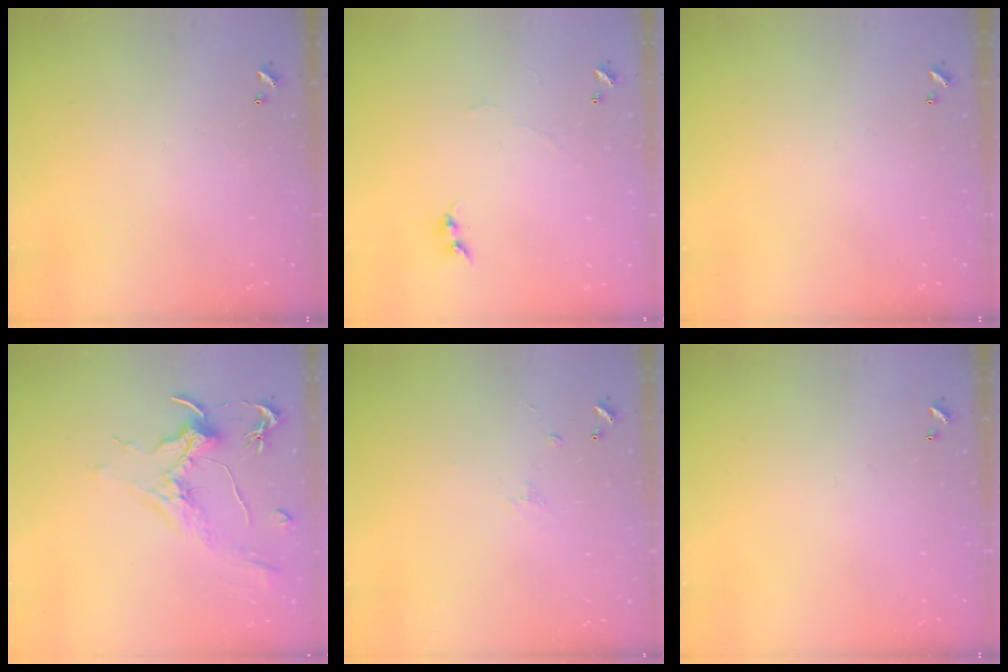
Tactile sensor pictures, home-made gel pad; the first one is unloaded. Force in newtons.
{"total": 0.6, "press": 0.3, "slide": 0.5}
{"total": 0.0}
{"total": 2.1, "press": 2.0, "slide": 0.8}
{"total": 1.2, "press": 1.1, "slide": 0.6}
{"total": 0.0}